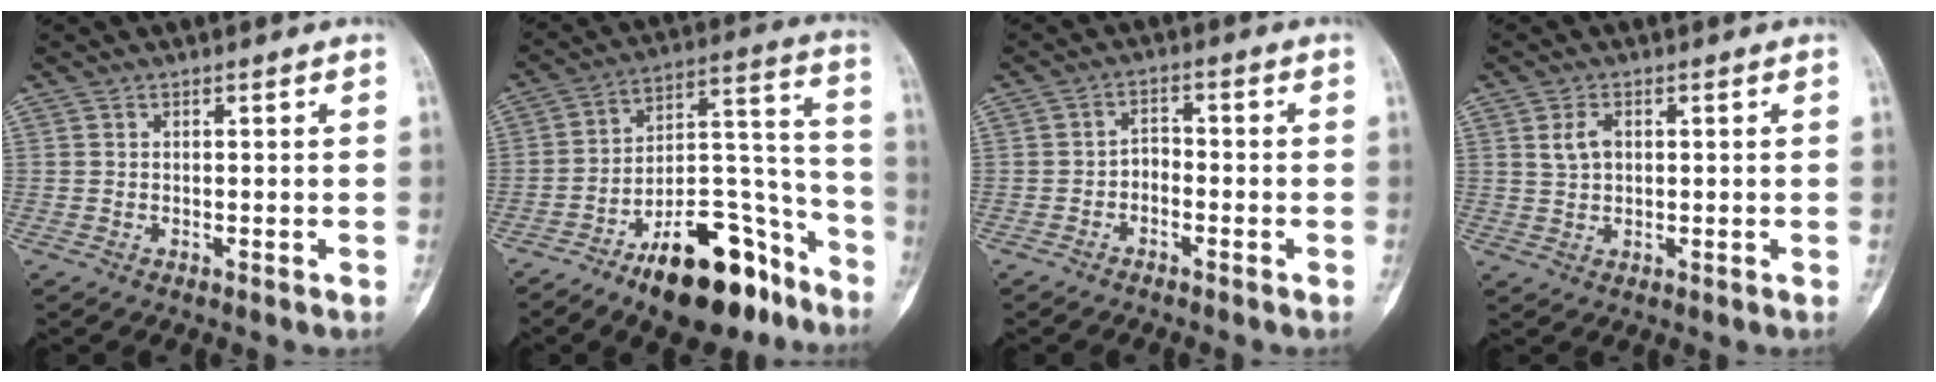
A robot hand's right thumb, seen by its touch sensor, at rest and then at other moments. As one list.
[{"total": 21.9, "force": [-14.2, 9.3, 13.9], "torque": [-0.165, 0.107, -0.226]}, {"total": 2.7, "force": [-1.5, 1.7, 1.4], "torque": [-0.015, 0.022, -0.031]}, {"total": 3.3, "force": [0.9, 2.1, 2.3], "torque": [-0.038, 0.002, 0.019]}]